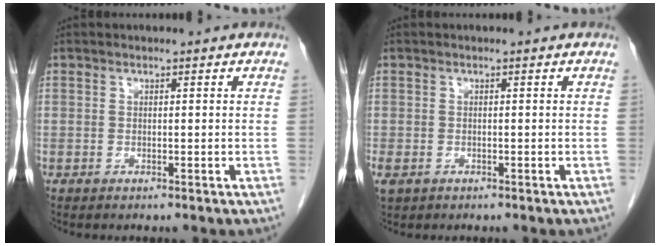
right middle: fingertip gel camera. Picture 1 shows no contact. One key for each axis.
{"total": 2.4, "fx": -1.3, "fy": 1.5, "fz": 1.4, "tx": -0.034, "ty": -0.007, "tz": -0.017}